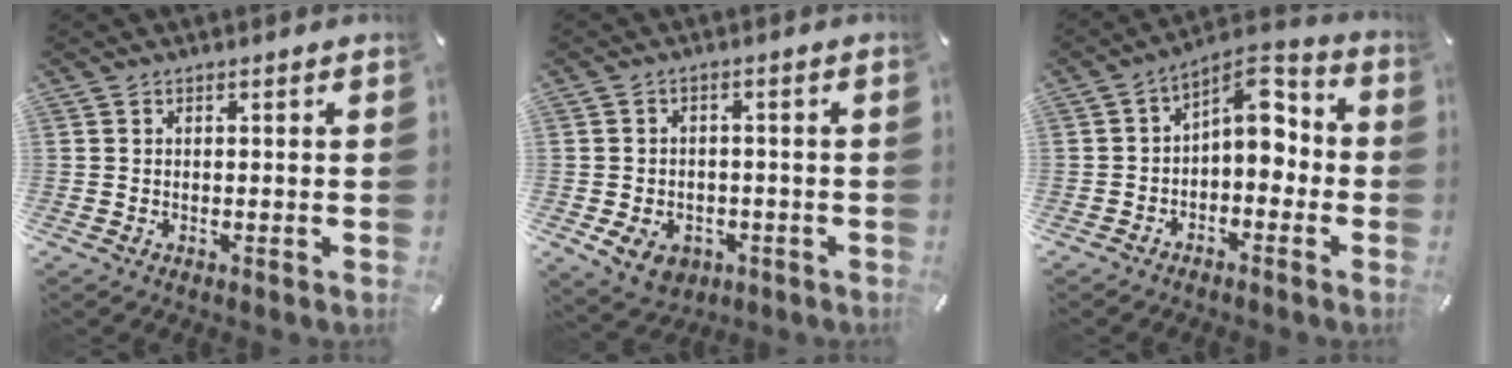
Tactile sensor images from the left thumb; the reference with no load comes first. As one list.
[{"total": 6.8, "force": [-2.6, 5.5, 3.1], "torque": [-0.060, 0.017, -0.046]}, {"total": 8.5, "force": [0.8, 5.4, 6.5], "torque": [-0.076, -0.015, 0.006]}]